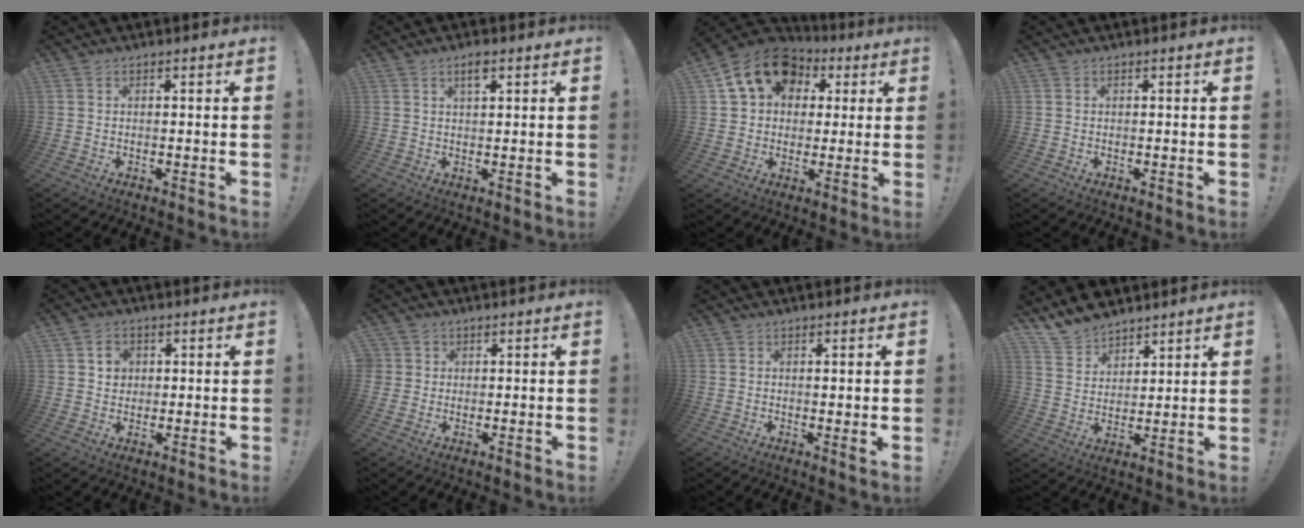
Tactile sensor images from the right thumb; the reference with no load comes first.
{"total": 3.2, "force": [1.7, 1.1, 2.5], "torque": [-0.046, 0.002, 0.026]}
{"total": 15.2, "force": [6.2, 11.6, 7.7], "torque": [-0.113, -0.016, 0.117]}
{"total": 0.0}
{"total": 4.1, "force": [1.1, 3.6, 1.6], "torque": [-0.015, -0.002, 0.017]}
{"total": 2.8, "force": [0.8, 2.7, 0.2], "torque": [-0.009, 0.002, 0.016]}
{"total": 2.2, "force": [0.3, -0.4, 2.2], "torque": [-0.030, -0.007, 0.001]}
{"total": 9.4, "force": [8.3, 4.2, 1.2], "torque": [-0.034, -0.064, 0.165]}